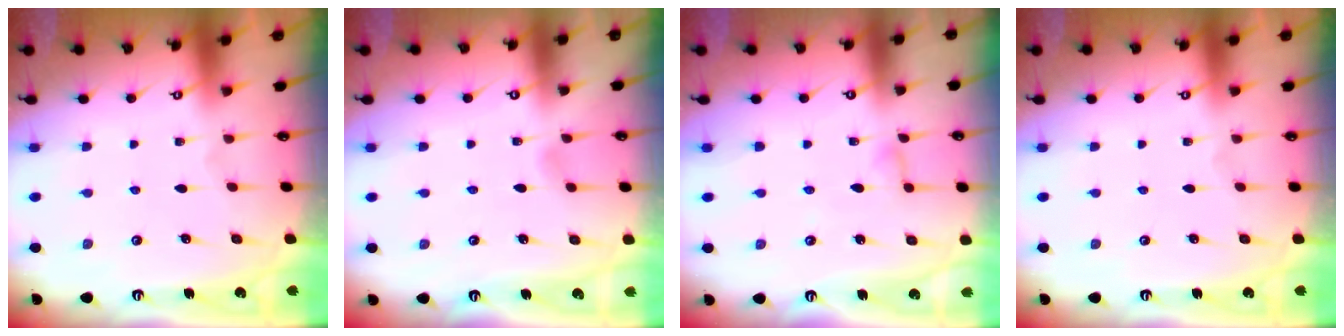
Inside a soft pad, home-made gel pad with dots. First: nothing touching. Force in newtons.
{"total": 3.6, "press": 3.6, "slide": 0.4}
{"total": 3.0, "press": 3.0, "slide": 0.3}
{"total": 0.0}